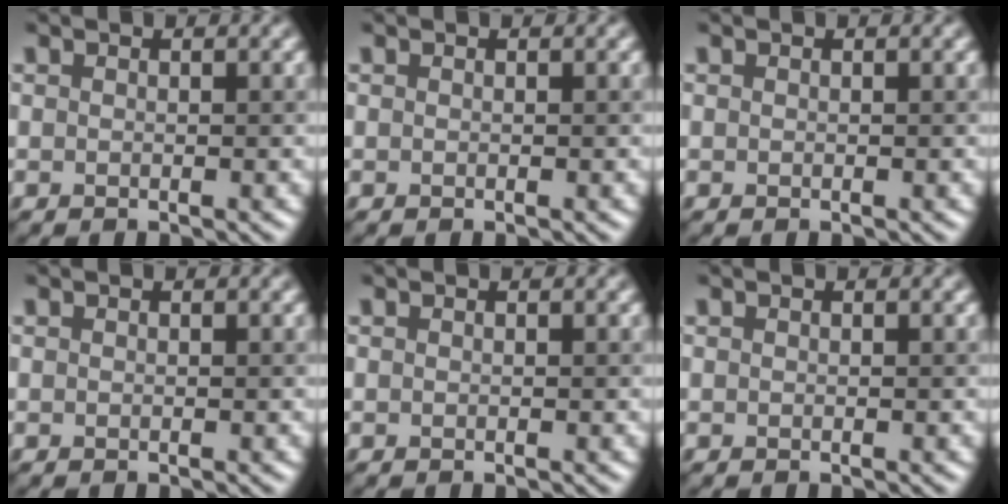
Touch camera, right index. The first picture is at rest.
{"total": 0.0}
{"total": 0.0}
{"total": 0.0}
{"total": 0.0}
{"total": 0.0}